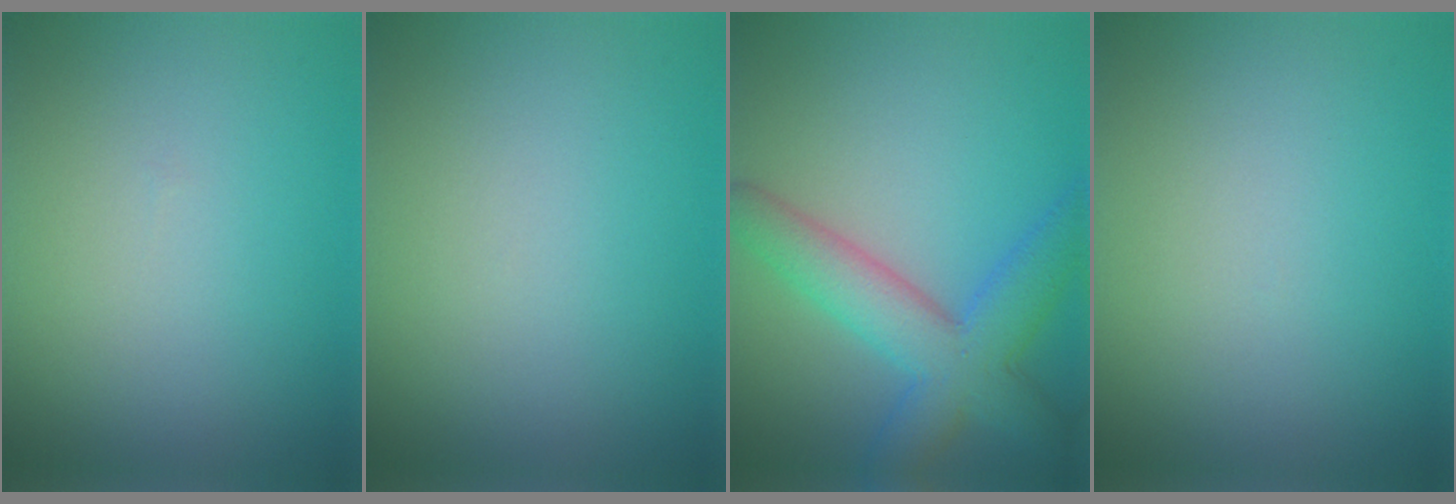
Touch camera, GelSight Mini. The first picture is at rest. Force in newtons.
{"total": 0.0}
{"total": 6.8, "press": 6.8, "slide": 0.3}
{"total": 0.0}